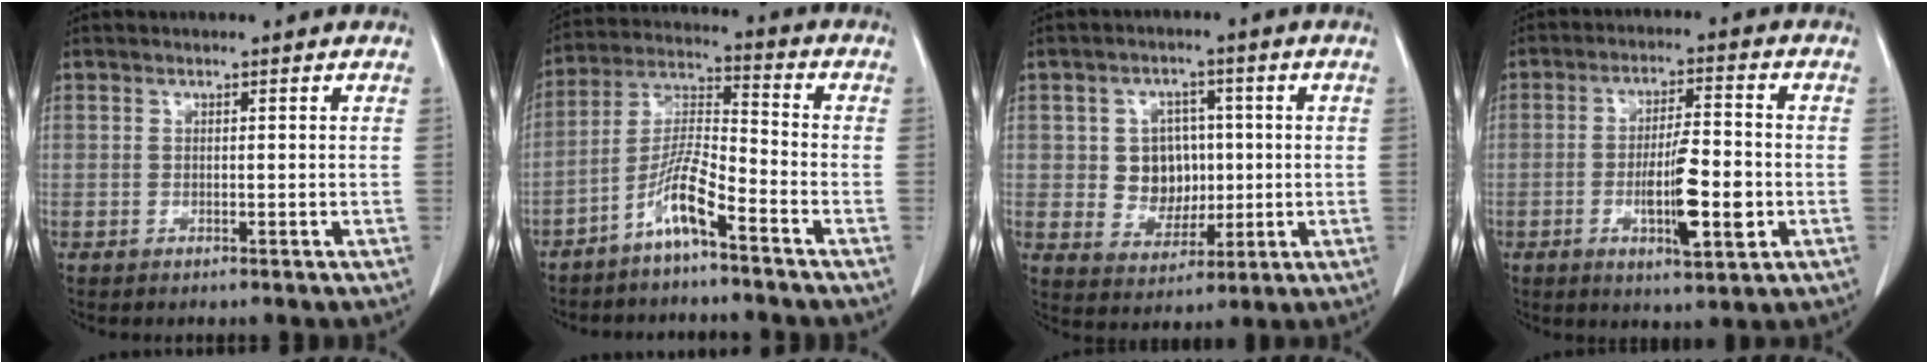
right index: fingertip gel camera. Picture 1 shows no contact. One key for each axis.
{"total": 7.7, "fx": -5.0, "fy": 0.5, "fz": 5.9, "tx": -0.126, "ty": 0.001, "tz": -0.102}
{"total": 7.0, "fx": 0.6, "fy": 6.1, "fz": 3.5, "tx": -0.054, "ty": 0.014, "tz": 0.019}
{"total": 9.6, "fx": -2.5, "fy": 1.8, "fz": 9.1, "tx": -0.154, "ty": -0.005, "tz": -0.042}